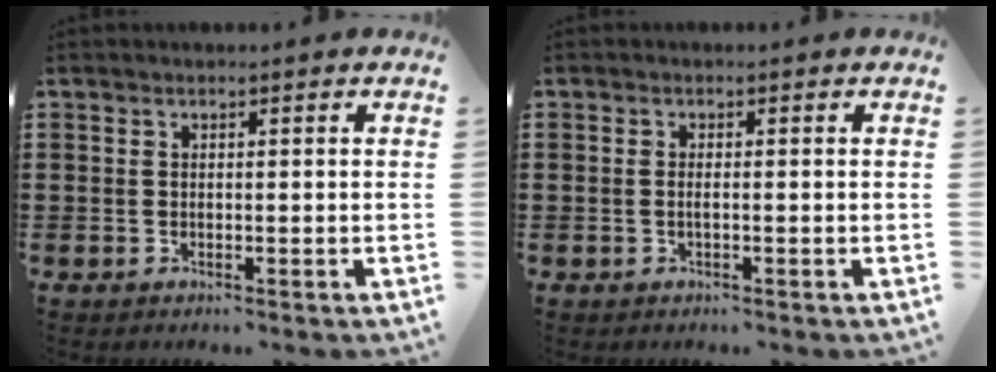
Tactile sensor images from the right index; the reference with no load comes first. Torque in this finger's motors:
{"motor_torque": [-0.06, 2.08, -0.08, -0.01]}